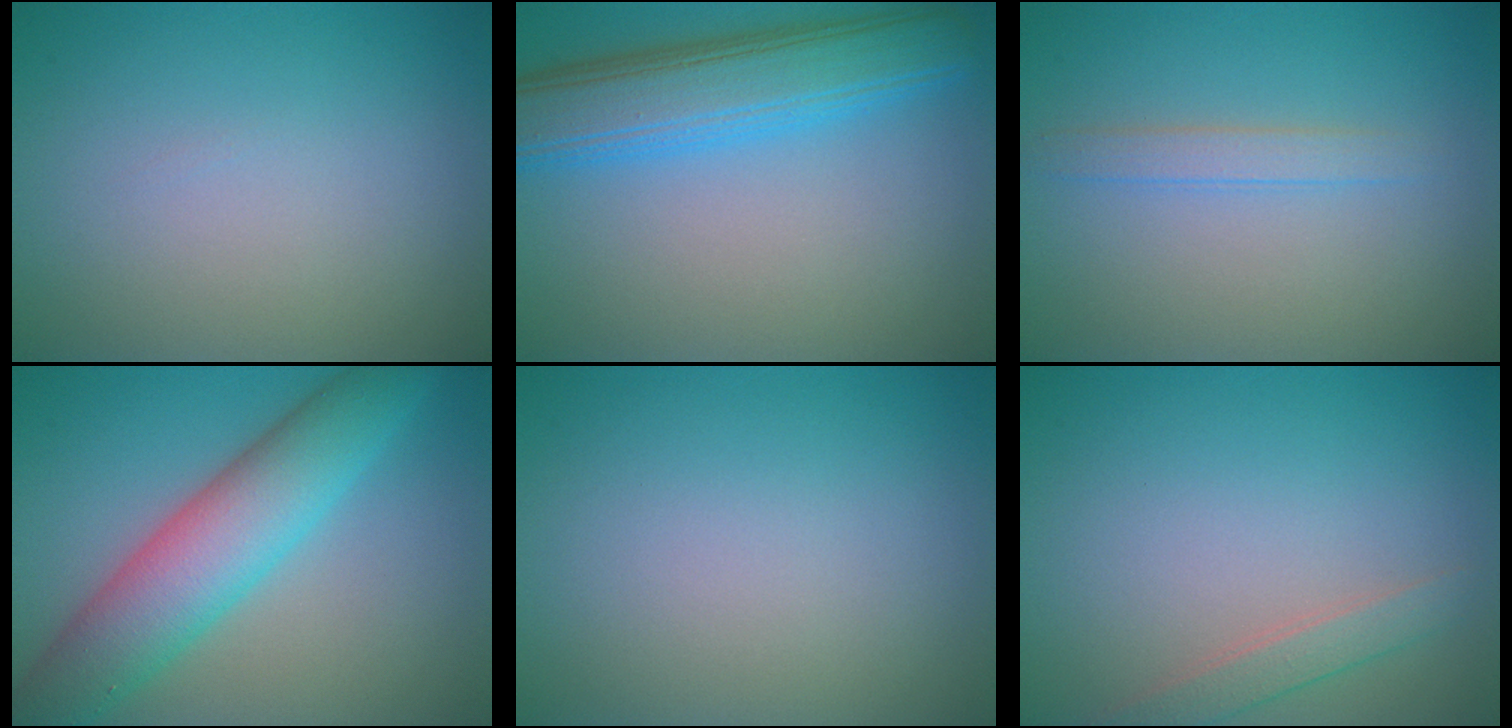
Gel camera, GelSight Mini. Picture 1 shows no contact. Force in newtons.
{"total": 7.5, "press": 7.5, "slide": 0.2}
{"total": 1.8, "press": 1.8, "slide": 0.0}
{"total": 8.0, "press": 8.0, "slide": 0.0}
{"total": 0.0}
{"total": 1.8, "press": 1.8, "slide": 0.1}